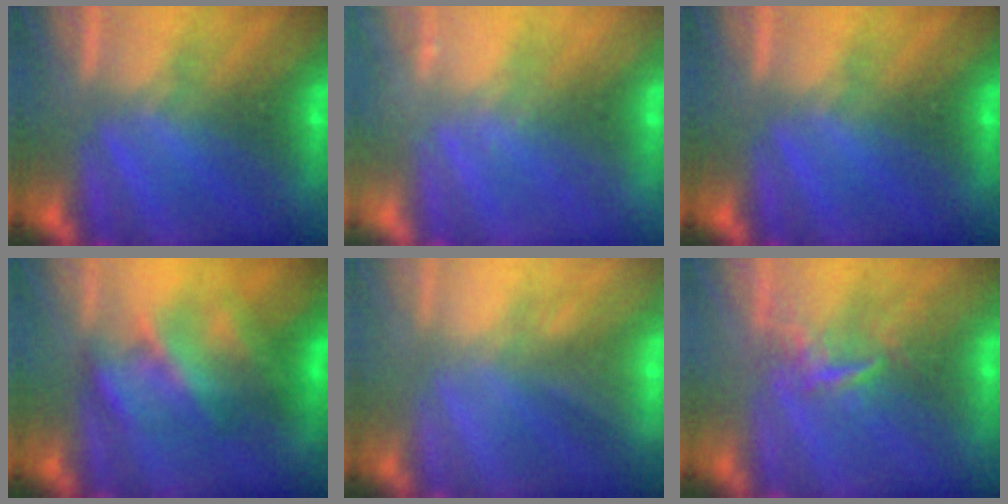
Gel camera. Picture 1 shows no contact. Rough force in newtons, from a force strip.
{"total": 2.3}
{"total": 0.0}
{"total": 4.8}
{"total": 2.3}
{"total": 3.2}